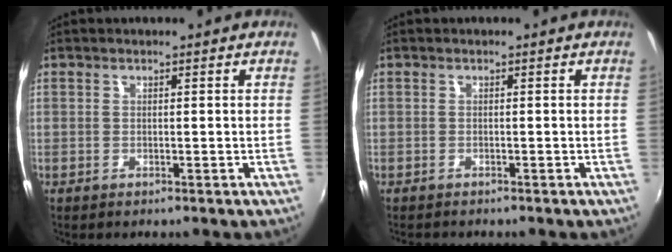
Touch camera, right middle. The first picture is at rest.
{"total": 1.0, "force": [-0.9, 0.0, 0.3], "torque": [-0.007, -0.005, -0.015]}